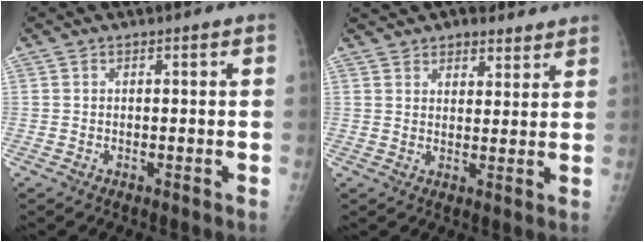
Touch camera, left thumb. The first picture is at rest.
{"total": 10.1, "force": [7.9, 4.5, 4.5], "torque": [-0.040, -0.009, 0.121]}